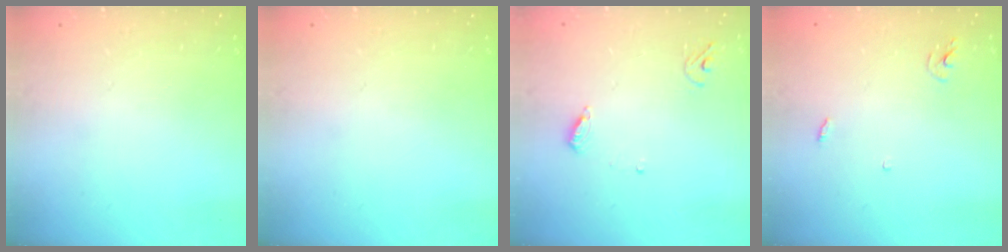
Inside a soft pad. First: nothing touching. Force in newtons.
{"total": 0.0}
{"total": 3.6, "press": 3.6, "slide": 0.3}
{"total": 2.9, "press": 2.9, "slide": 0.2}